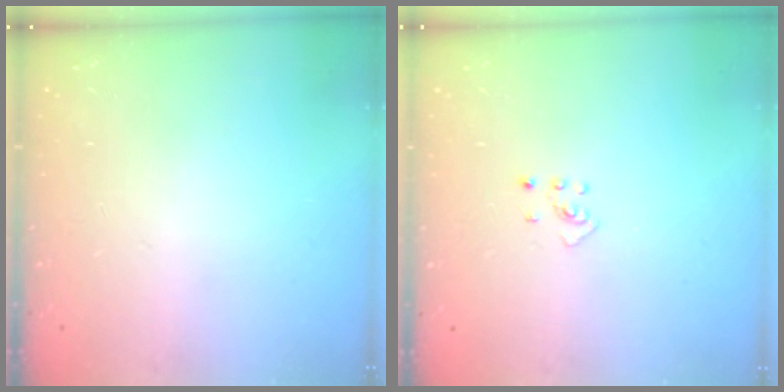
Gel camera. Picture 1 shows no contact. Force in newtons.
{"total": 2.7, "press": 2.7, "slide": 0.5}